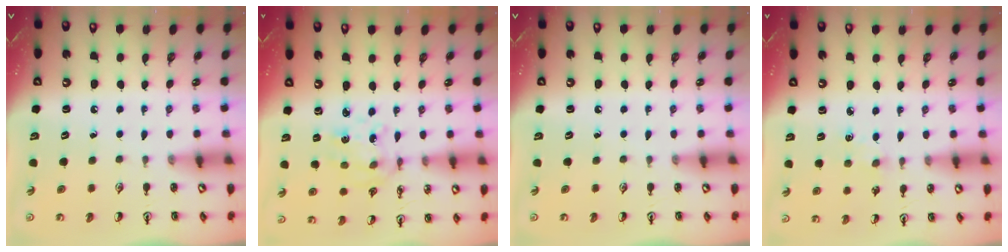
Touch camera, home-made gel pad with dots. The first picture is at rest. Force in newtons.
{"total": 4.3, "press": 4.0, "slide": 1.7}
{"total": 0.0}
{"total": 2.9, "press": 2.9, "slide": 0.3}